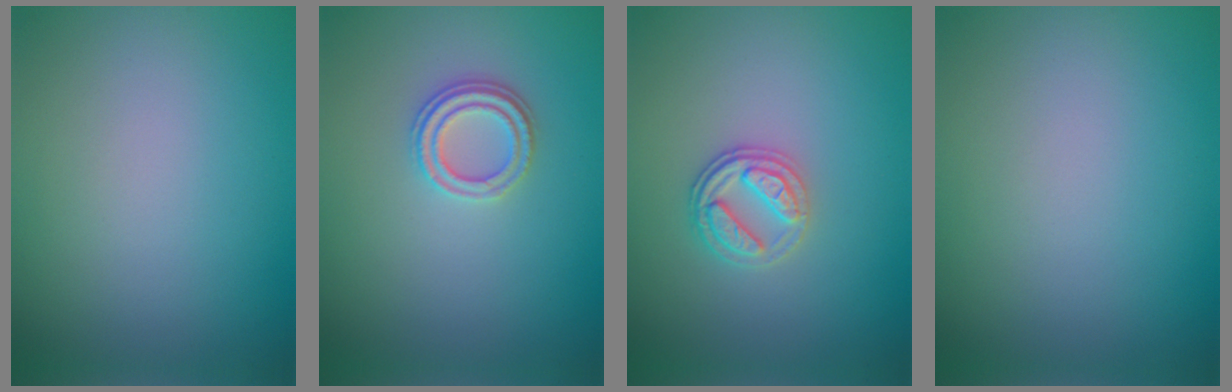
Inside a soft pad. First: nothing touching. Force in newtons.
{"total": 2.3, "press": 2.1, "slide": 1.0}
{"total": 2.6, "press": 2.5, "slide": 0.8}
{"total": 0.0}